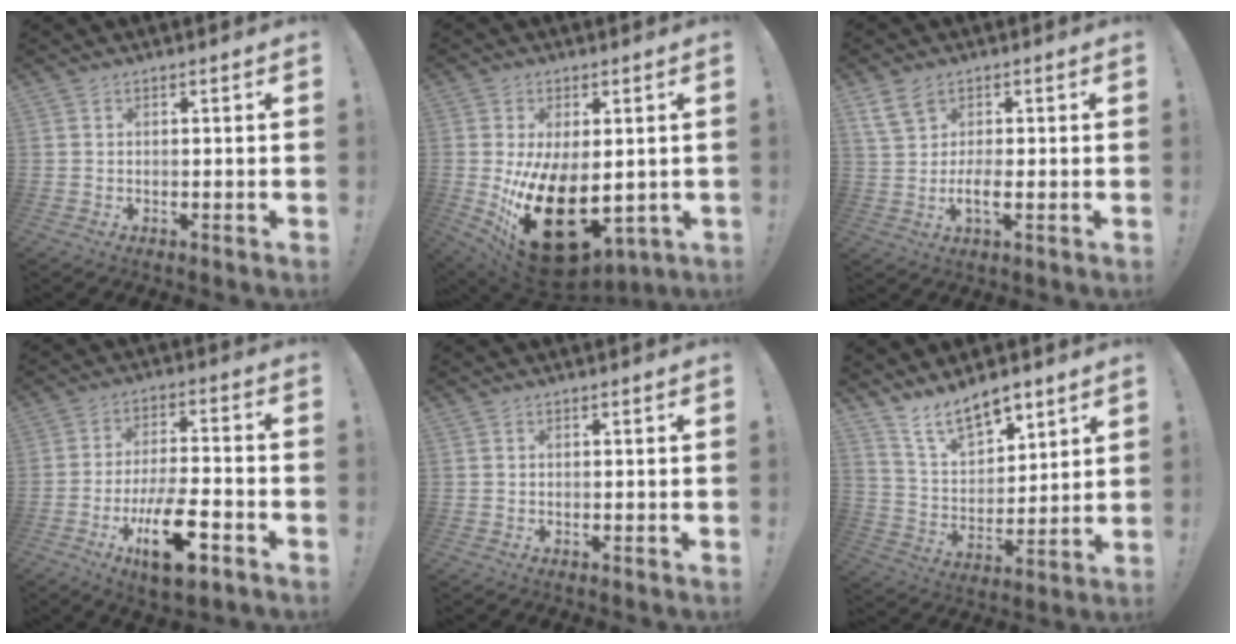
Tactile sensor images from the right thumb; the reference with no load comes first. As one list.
[{"total": 21.8, "force": [-3.9, 12.3, 17.6], "torque": [-0.305, 0.001, -0.042]}, {"total": 6.2, "force": [1.1, 3.6, 4.9], "torque": [-0.096, -0.006, 0.022]}, {"total": 15.6, "force": [-7.1, 5.2, 12.9], "torque": [-0.216, 0.031, -0.112]}, {"total": 0.0}, {"total": 12.7, "force": [10.1, 5.6, 5.4], "torque": [-0.097, -0.063, 0.190]}]